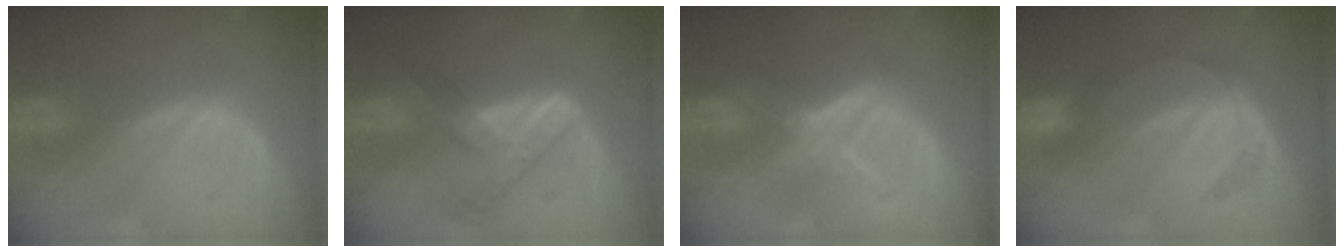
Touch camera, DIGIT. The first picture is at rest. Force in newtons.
{"total": 7.4, "press": 6.3, "slide": 3.9}
{"total": 5.6, "press": 5.3, "slide": 1.7}
{"total": 4.5, "press": 4.5, "slide": 0.2}